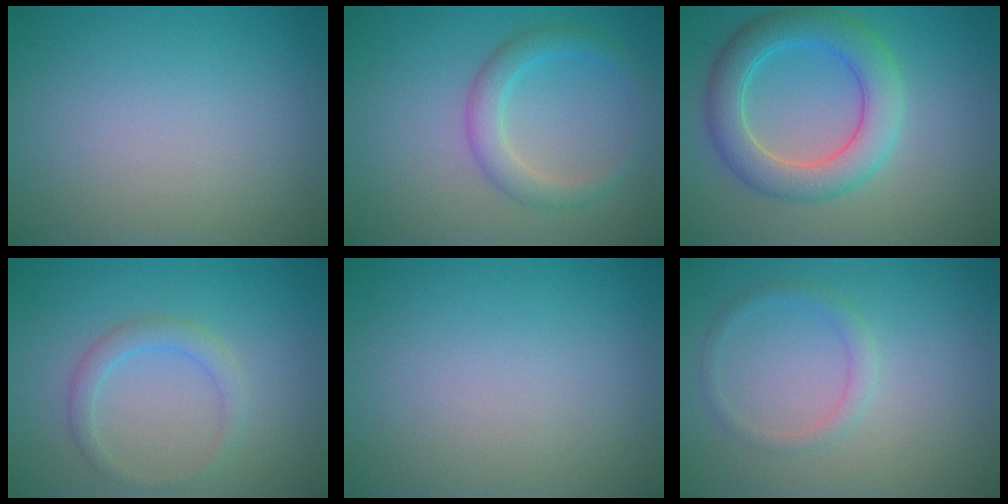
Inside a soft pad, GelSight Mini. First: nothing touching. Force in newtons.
{"total": 2.8, "press": 2.8, "slide": 0.0}
{"total": 5.6, "press": 5.5, "slide": 0.6}
{"total": 1.9, "press": 1.9, "slide": 0.1}
{"total": 0.0}
{"total": 1.4, "press": 1.4, "slide": 0.1}